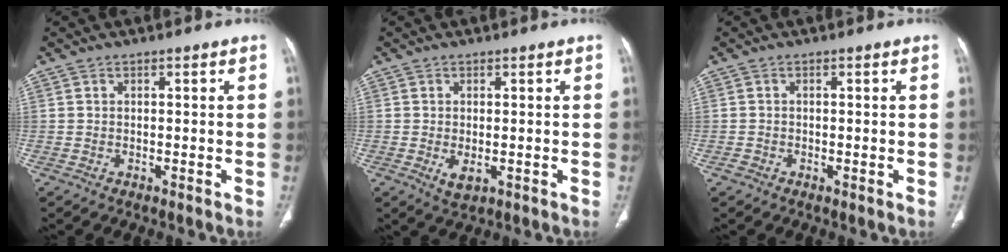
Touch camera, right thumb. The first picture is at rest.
{"total": 2.9, "force": [-0.6, 1.4, 2.4], "torque": [-0.043, -0.008, -0.003]}
{"total": 0.8, "force": [-0.4, 0.6, 0.4], "torque": [-0.004, -0.001, -0.008]}